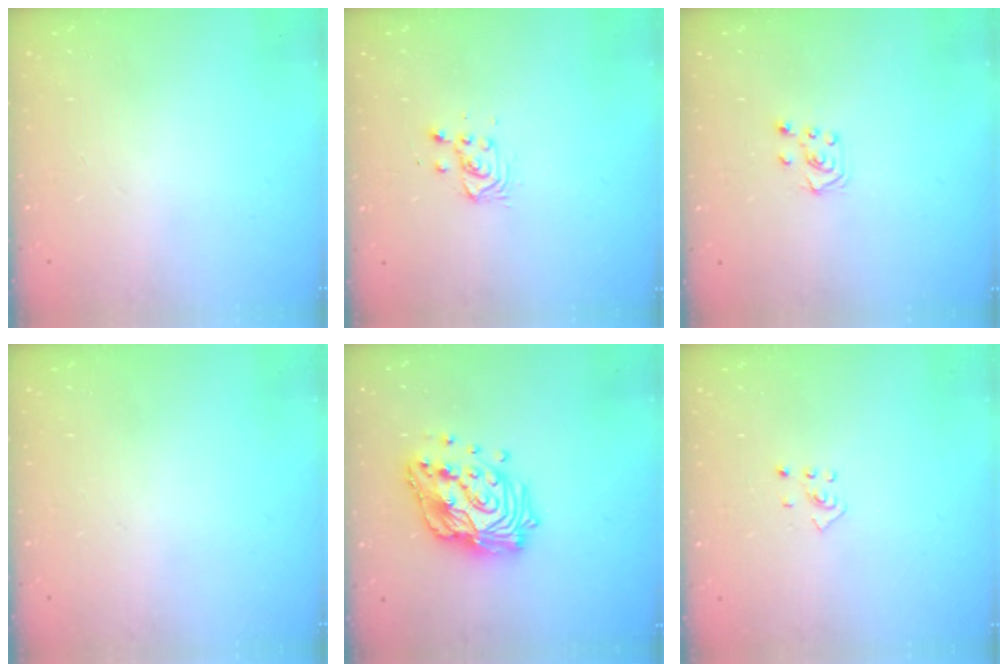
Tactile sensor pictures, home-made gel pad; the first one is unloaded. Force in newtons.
{"total": 3.1, "press": 3.1, "slide": 0.3}
{"total": 5.1, "press": 5.1, "slide": 0.5}
{"total": 0.0}
{"total": 18.2, "press": 18.1, "slide": 1.5}
{"total": 2.5, "press": 2.4, "slide": 0.8}